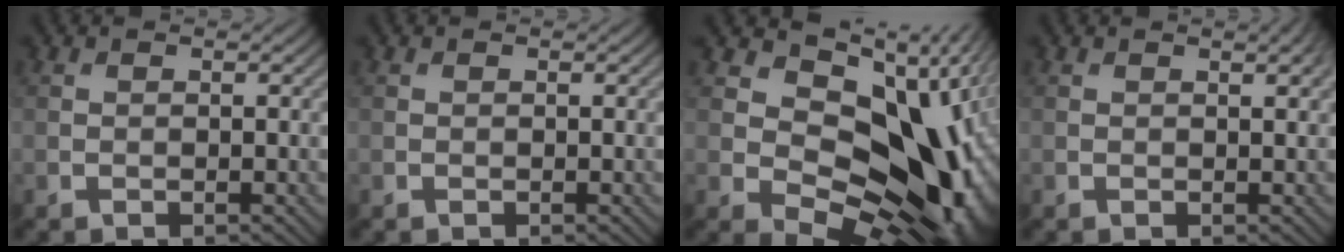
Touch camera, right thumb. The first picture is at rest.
{"total": 0.0}
{"total": 18.0, "force": [3.6, 11.2, 13.6], "torque": [-0.166, -0.004, 0.074]}
{"total": 1.4, "force": [0.8, 0.2, 1.1], "torque": [-0.014, 0.000, 0.011]}